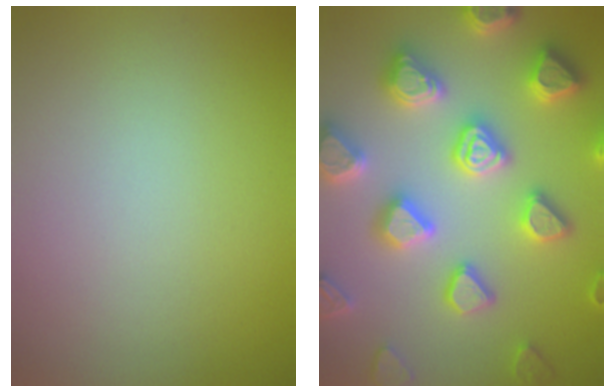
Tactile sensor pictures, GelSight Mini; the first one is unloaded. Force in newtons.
{"total": 7.4, "press": 7.2, "slide": 1.7}